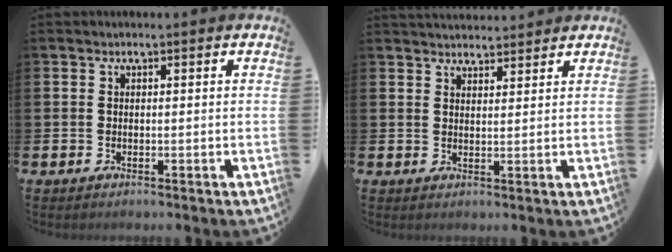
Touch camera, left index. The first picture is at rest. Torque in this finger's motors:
{"motor_torque": [-0.20, -0.95, -0.30, 0.03]}